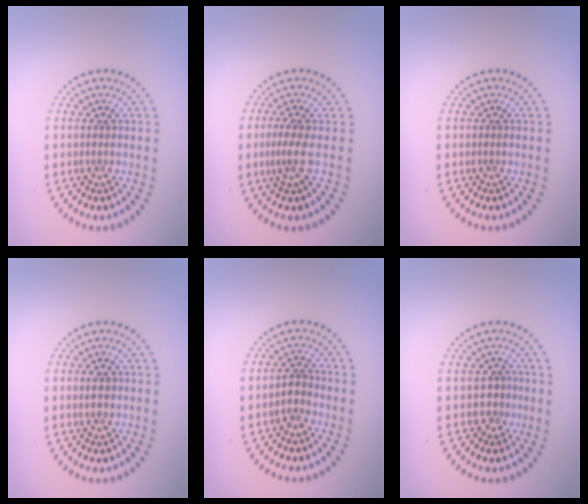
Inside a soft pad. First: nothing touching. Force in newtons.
{"total": 2.3, "press": 1.6, "slide": 1.6}
{"total": 0.0}
{"total": 1.0, "press": 1.0, "slide": 0.3}
{"total": 1.6, "press": 1.3, "slide": 0.9}
{"total": 1.5, "press": 1.1, "slide": 1.0}